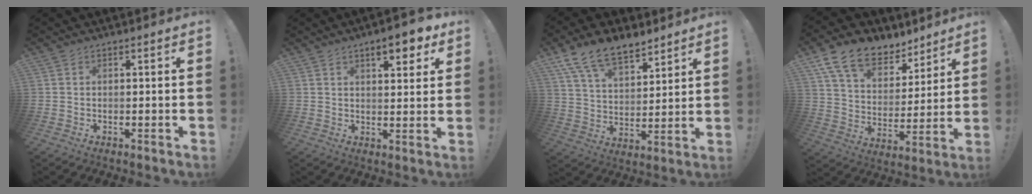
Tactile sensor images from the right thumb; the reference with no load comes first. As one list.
[{"total": 7.9, "force": [4.6, 2.6, 5.9], "torque": [-0.070, -0.022, 0.073]}, {"total": 13.7, "force": [10.3, 6.1, 6.8], "torque": [-0.126, -0.064, 0.193]}, {"total": 14.5, "force": [10.4, 7.9, 6.2], "torque": [-0.116, -0.071, 0.196]}]